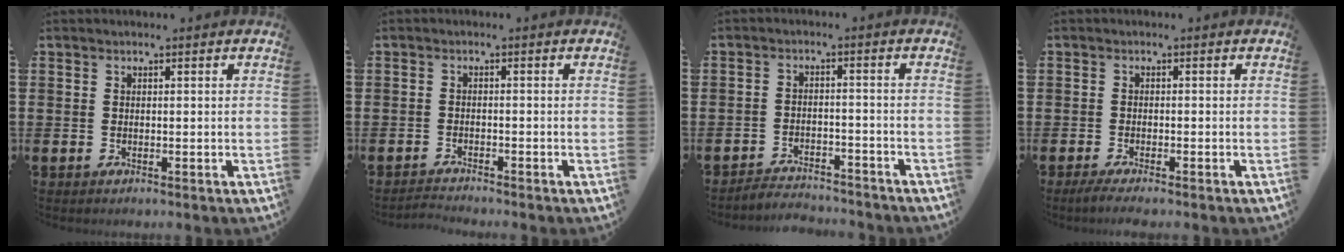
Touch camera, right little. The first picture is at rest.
{"total": 1.2, "force": [-1.2, -0.1, 0.0], "torque": [-0.003, 0.000, -0.024]}
{"total": 2.9, "force": [-2.9, 0.2, -0.2], "torque": [-0.004, 0.002, -0.063]}
{"total": 1.3, "force": [-1.0, 0.0, 0.9], "torque": [-0.014, -0.002, -0.019]}